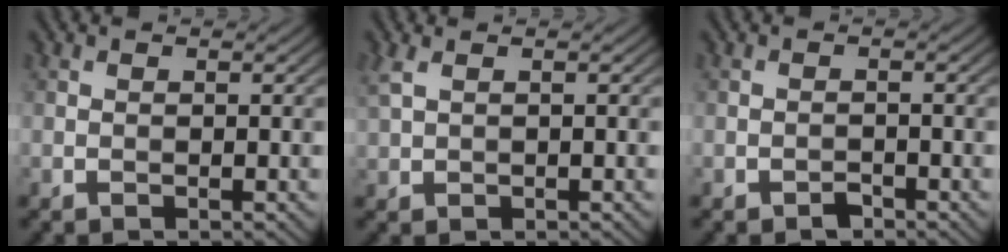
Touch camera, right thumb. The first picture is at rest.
{"total": 2.4, "force": [1.1, 1.2, 1.8], "torque": [-0.058, 0.009, 0.026]}
{"total": 1.2, "force": [-1.0, 0.5, 0.5], "torque": [-0.006, 0.000, -0.019]}